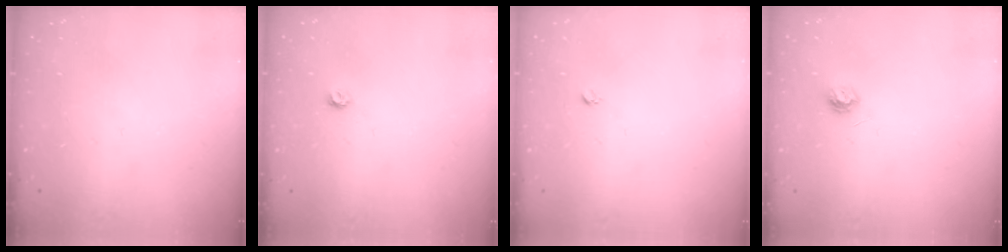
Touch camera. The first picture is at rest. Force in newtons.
{"total": 3.2, "press": 3.2, "slide": 0.3}
{"total": 2.7, "press": 2.7, "slide": 0.3}
{"total": 5.7, "press": 5.6, "slide": 0.7}